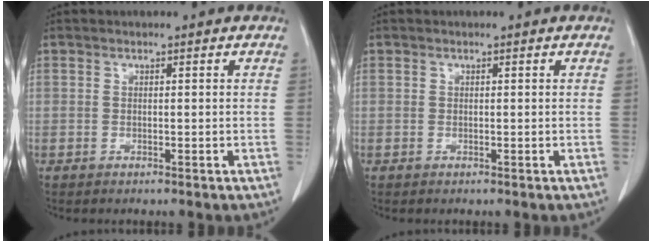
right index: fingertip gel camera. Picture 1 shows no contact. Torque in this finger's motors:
{"motor_torque": [-0.05, 0.03, -0.01, 0.00]}